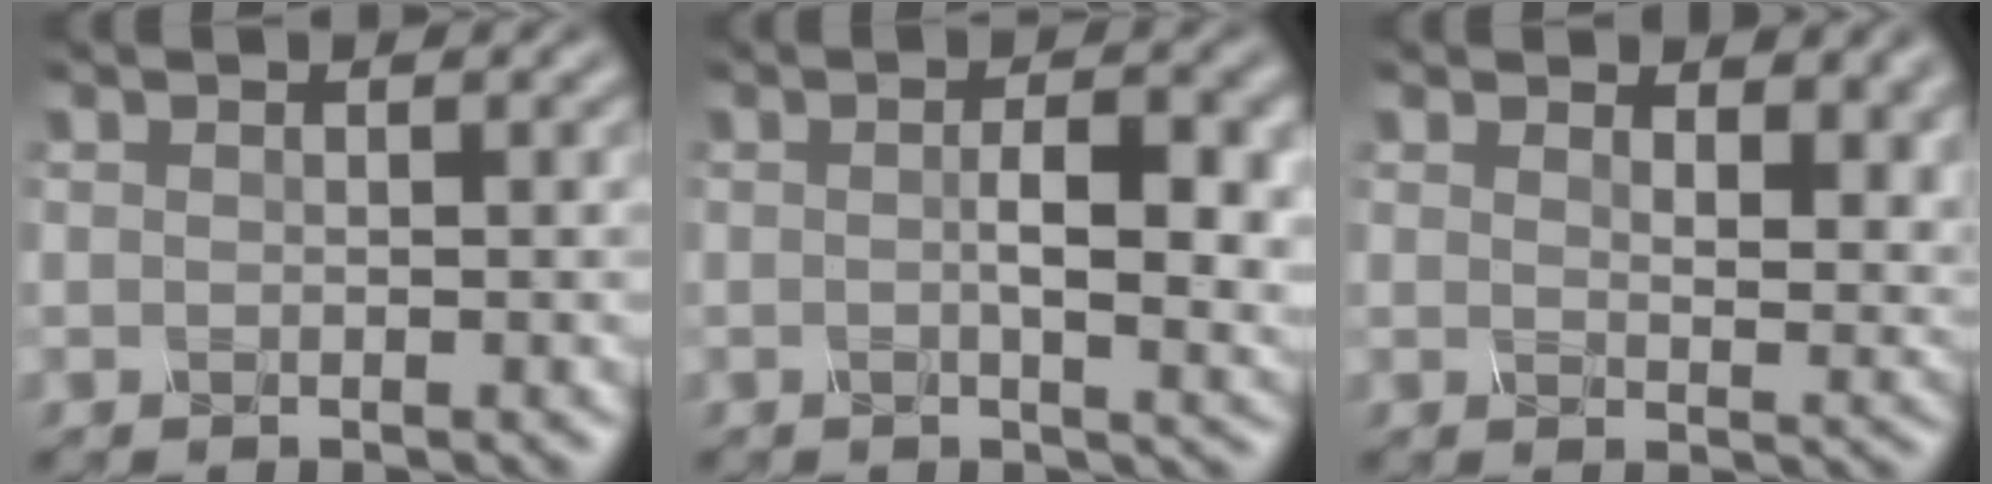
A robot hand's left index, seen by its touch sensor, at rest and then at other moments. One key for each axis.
{"total": 5.6, "fx": -0.2, "fy": 1.9, "fz": 5.3, "tx": -0.082, "ty": -0.005, "tz": 0.001}
{"total": 5.6, "fx": 3.4, "fy": 2.7, "fz": 3.5, "tx": -0.047, "ty": -0.002, "tz": 0.049}